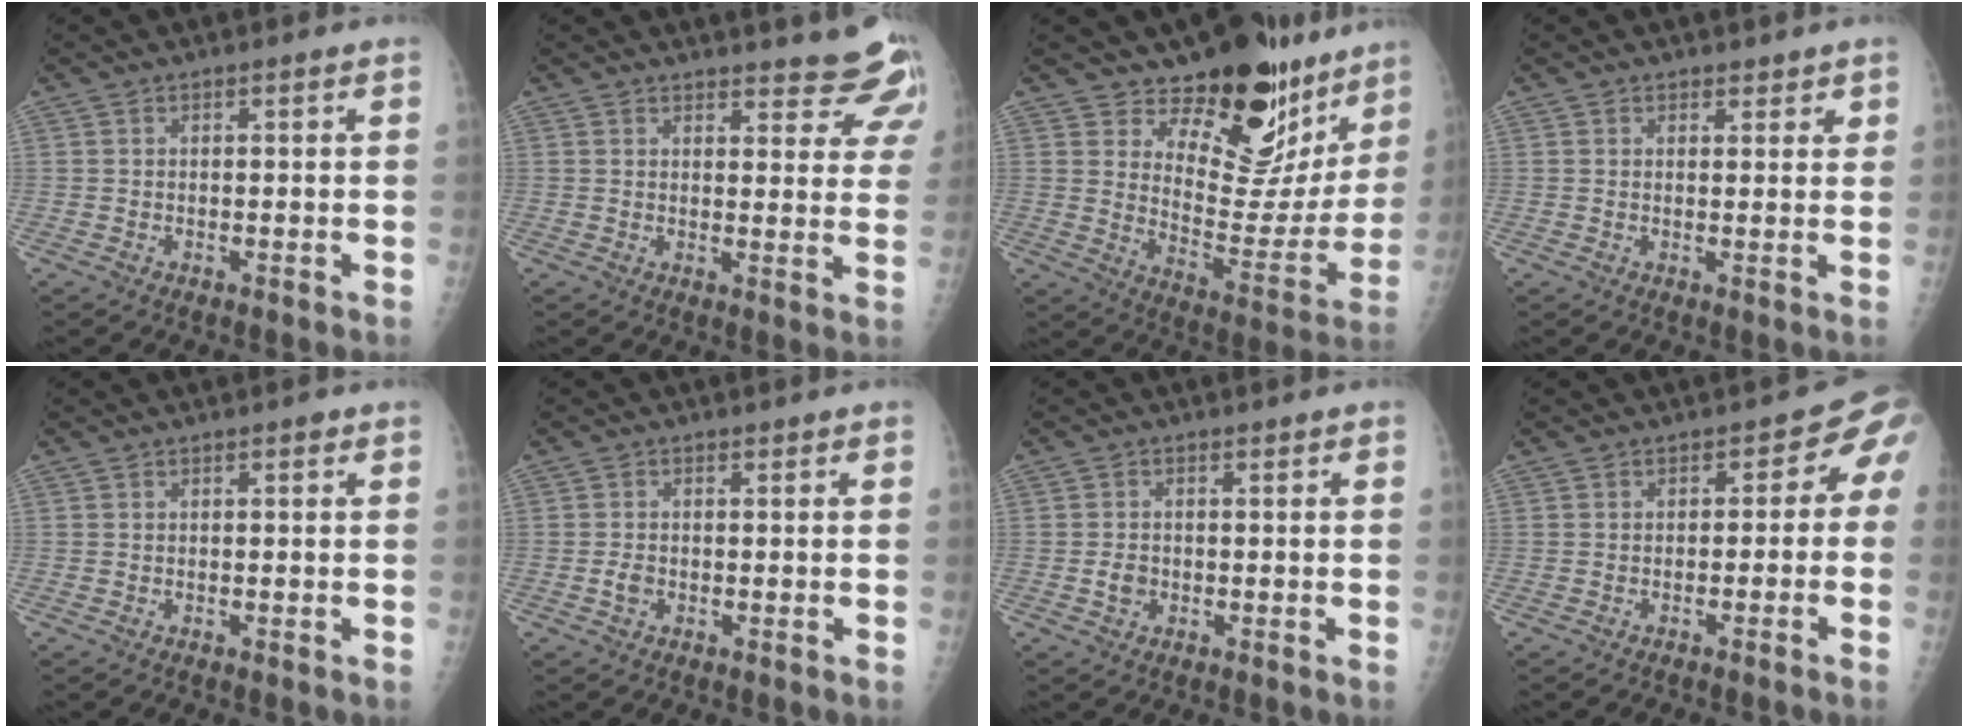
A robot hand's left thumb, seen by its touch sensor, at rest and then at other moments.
{"total": 10.9, "force": [9.7, 3.3, 3.8], "torque": [-0.001, -0.057, 0.094]}
{"total": 20.7, "force": [16.2, 9.6, 8.6], "torque": [-0.063, -0.130, 0.222]}
{"total": 2.2, "force": [1.6, 1.4, 0.4], "torque": [0.019, -0.008, 0.017]}
{"total": 0.5, "force": [0.2, 0.3, 0.4], "torque": [0.000, 0.001, -0.001]}
{"total": 1.9, "force": [-0.5, 1.5, 1.1], "torque": [-0.013, 0.003, -0.009]}
{"total": 2.5, "force": [-0.5, 2.1, 1.3], "torque": [-0.013, 0.003, -0.009]}
{"total": 4.3, "force": [-1.6, 3.2, 2.4], "torque": [0.003, 0.026, -0.029]}